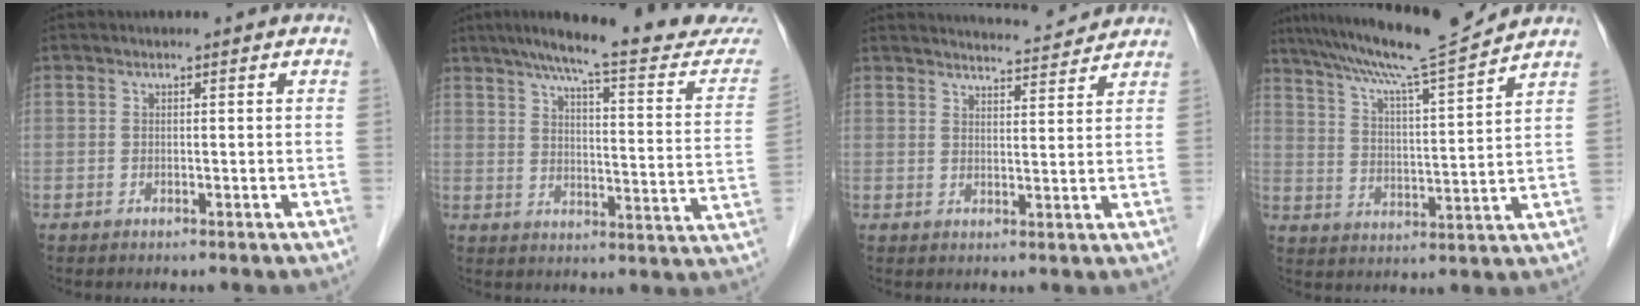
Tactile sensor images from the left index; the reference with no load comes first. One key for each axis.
{"total": 21.8, "fx": 19.1, "fy": 1.1, "fz": 10.4, "tx": -0.145, "ty": -0.046, "tz": 0.239}
{"total": 6.7, "fx": 6.7, "fy": 0.1, "fz": 0.8, "tx": -0.019, "ty": 0.005, "tz": 0.085}
{"total": 13.2, "fx": 11.8, "fy": -1.8, "fz": 5.7, "tx": -0.104, "ty": -0.006, "tz": 0.189}